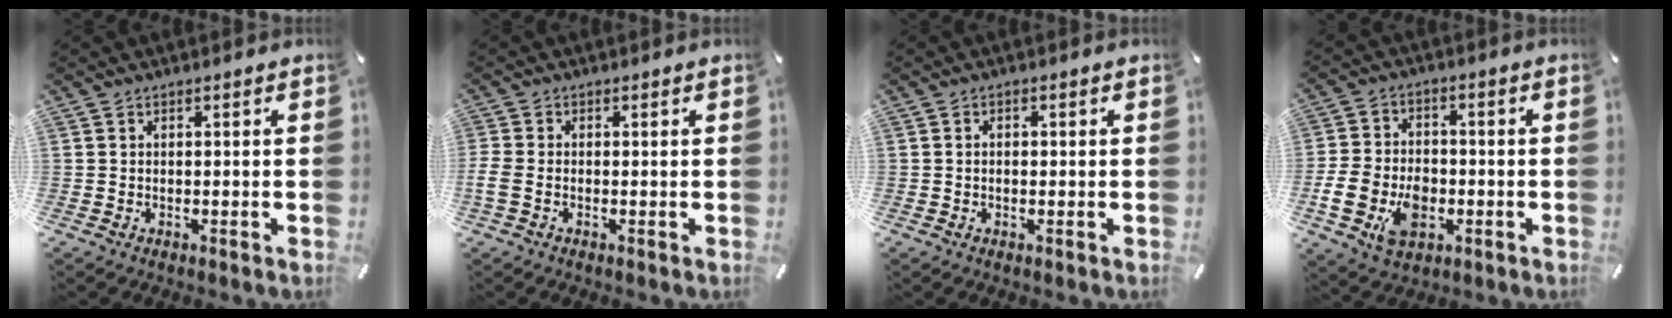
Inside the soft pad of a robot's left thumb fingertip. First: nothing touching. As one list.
[{"total": 2.4, "force": [-0.5, 1.3, 2.0], "torque": [-0.040, 0.000, -0.008]}, {"total": 0.9, "force": [-0.2, 0.6, 0.6], "torque": [-0.012, 0.003, -0.005]}, {"total": 11.9, "force": [-3.4, 8.9, 7.2], "torque": [-0.147, 0.011, -0.059]}]